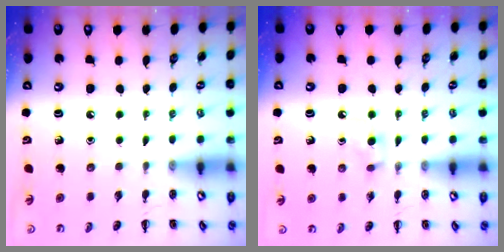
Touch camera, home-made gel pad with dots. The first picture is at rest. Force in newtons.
{"total": 2.7, "press": 2.5, "slide": 1.2}